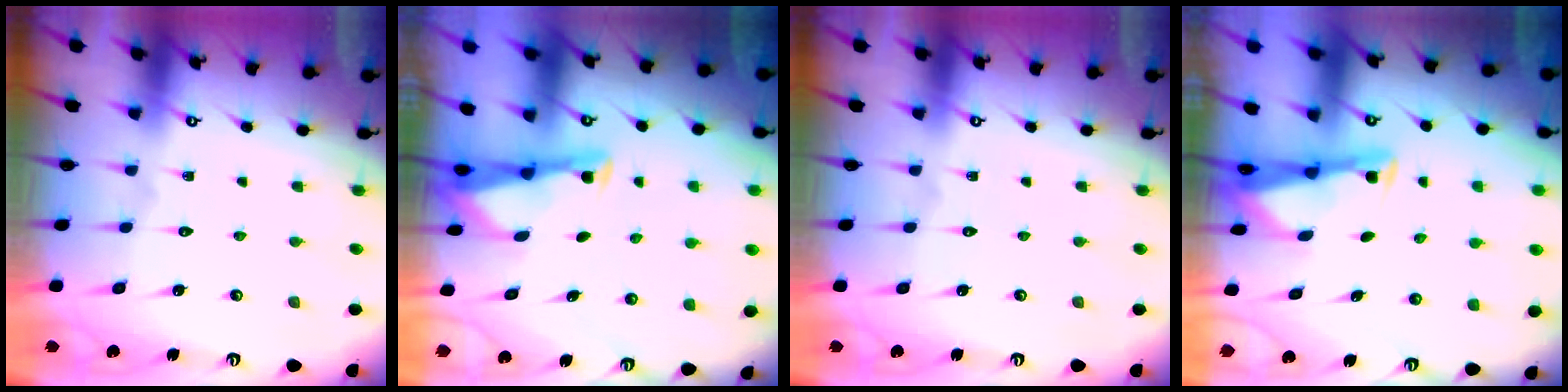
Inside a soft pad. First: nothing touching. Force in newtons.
{"total": 3.0, "press": 3.0, "slide": 0.2}
{"total": 0.0}
{"total": 2.7, "press": 2.7, "slide": 0.2}